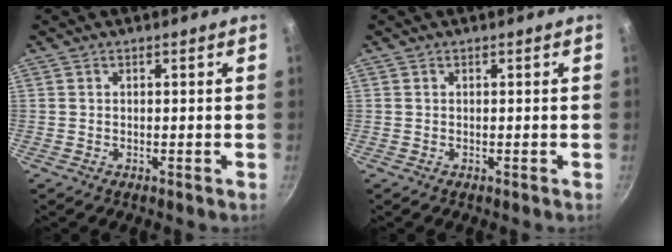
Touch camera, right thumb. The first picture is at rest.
{"total": 0.0}